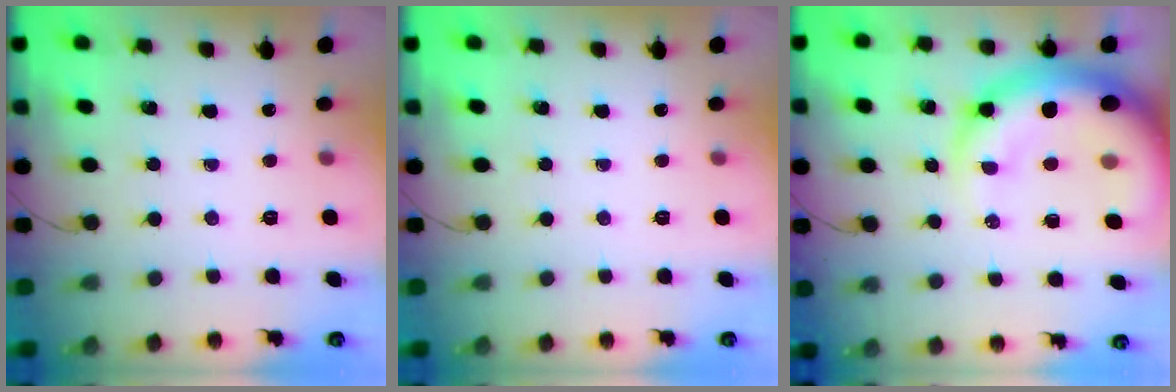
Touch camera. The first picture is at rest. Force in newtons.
{"total": 0.0}
{"total": 16.4, "press": 15.8, "slide": 4.6}